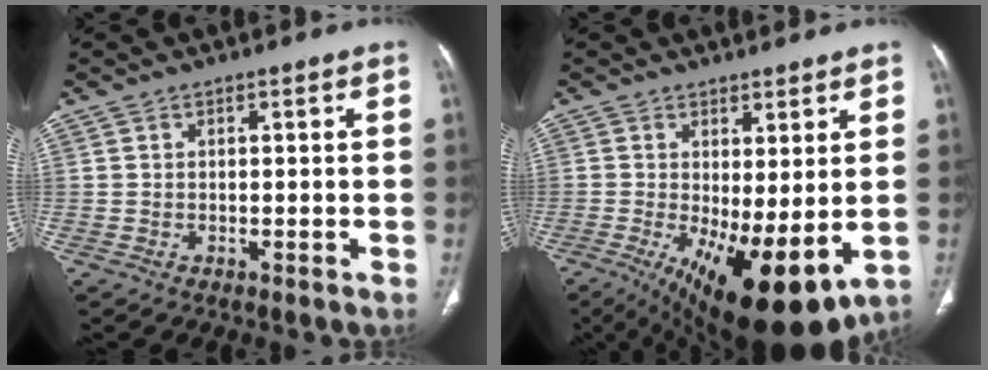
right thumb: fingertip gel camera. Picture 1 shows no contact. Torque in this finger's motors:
{"motor_torque": [-0.31, 1.05, 0.09, -0.04, 0.46]}